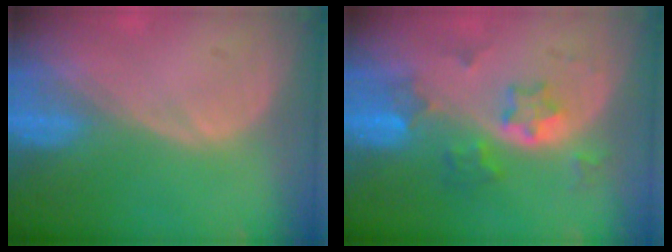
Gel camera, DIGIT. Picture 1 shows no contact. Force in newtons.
{"total": 5.8, "press": 5.3, "slide": 2.4}